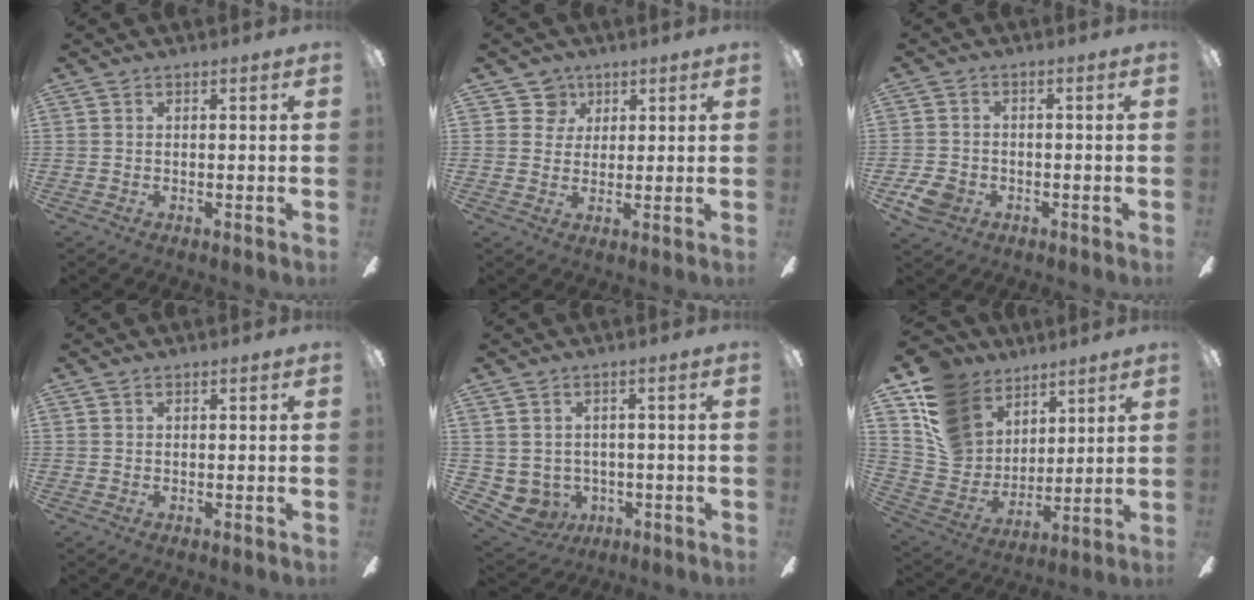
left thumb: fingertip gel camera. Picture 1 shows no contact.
{"total": 5.8, "force": [3.1, 4.9, 0.5], "torque": [-0.011, -0.005, 0.055]}
{"total": 5.9, "force": [-2.6, 4.5, 2.8], "torque": [-0.060, 0.010, -0.050]}
{"total": 0.7, "force": [0.4, 0.7, 0.1], "torque": [-0.001, 0.004, 0.006]}
{"total": 5.1, "force": [-0.5, 5.0, 0.8], "torque": [-0.059, -0.003, -0.007]}
{"total": 15.8, "force": [9.0, 11.8, 5.4], "torque": [-0.122, -0.044, 0.181]}